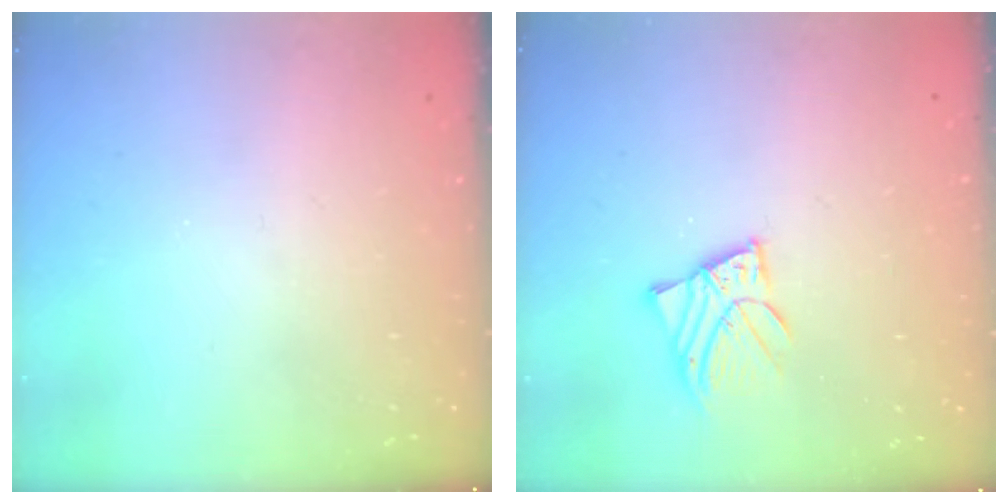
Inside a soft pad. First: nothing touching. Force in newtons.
{"total": 5.2, "press": 5.2, "slide": 0.6}